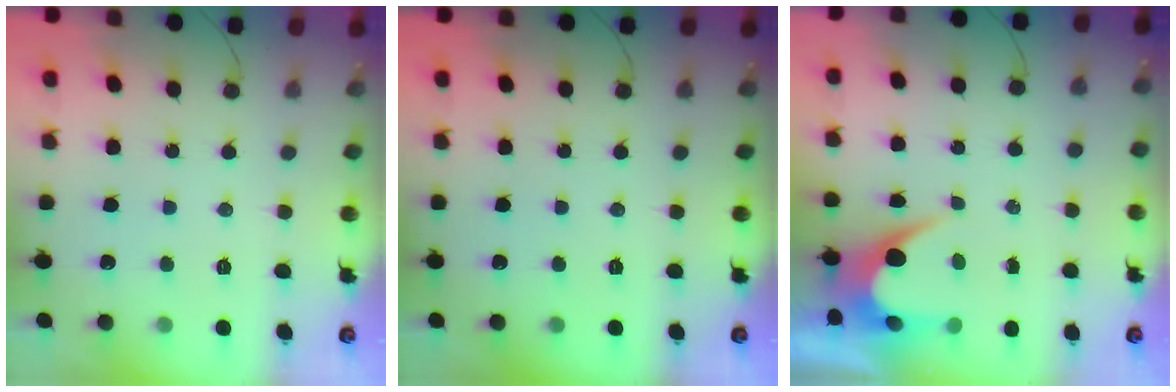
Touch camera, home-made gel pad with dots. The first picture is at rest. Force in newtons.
{"total": 0.0}
{"total": 6.1, "press": 6.1, "slide": 0.4}